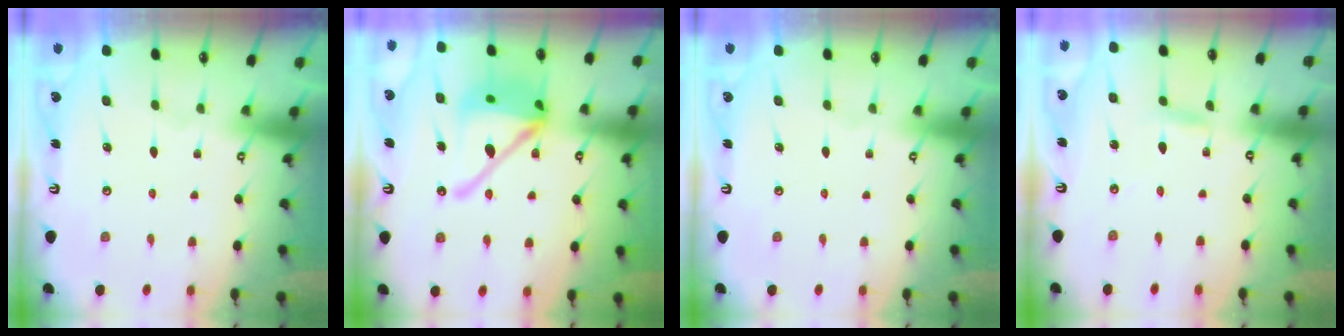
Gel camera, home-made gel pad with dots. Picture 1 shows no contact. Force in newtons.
{"total": 18.8, "press": 18.6, "slide": 3.0}
{"total": 0.0}
{"total": 3.1, "press": 3.0, "slide": 0.3}